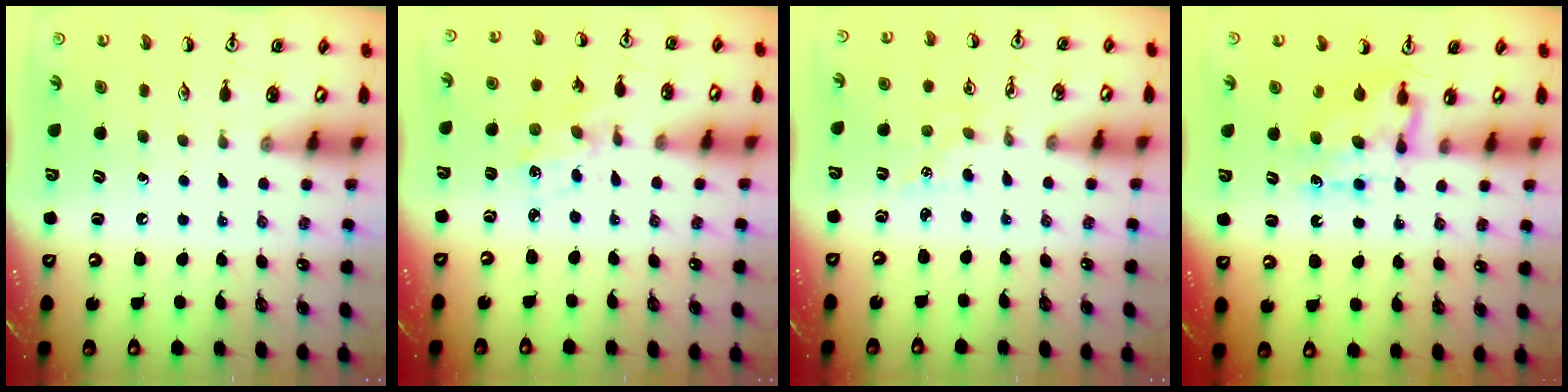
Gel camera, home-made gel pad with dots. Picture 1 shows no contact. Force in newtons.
{"total": 1.6, "press": 1.6, "slide": 0.2}
{"total": 1.0, "press": 0.9, "slide": 0.2}
{"total": 6.7, "press": 6.7, "slide": 0.7}